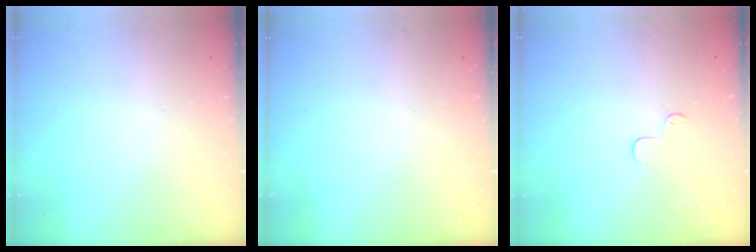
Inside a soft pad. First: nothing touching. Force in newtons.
{"total": 0.0}
{"total": 5.1, "press": 5.1, "slide": 0.5}